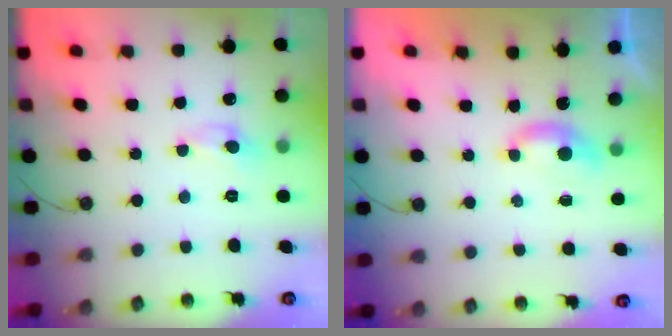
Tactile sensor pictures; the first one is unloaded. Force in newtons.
{"total": 1.7, "press": 1.6, "slide": 0.6}